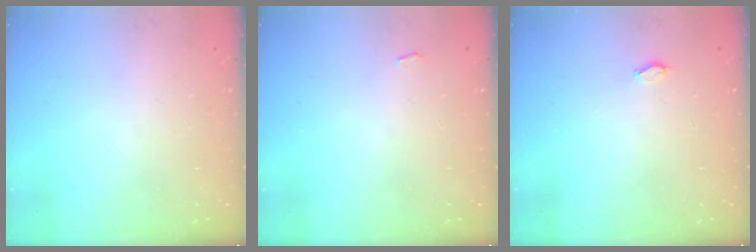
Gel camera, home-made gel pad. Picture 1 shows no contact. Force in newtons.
{"total": 2.8, "press": 2.8, "slide": 0.3}
{"total": 2.3, "press": 2.0, "slide": 1.2}